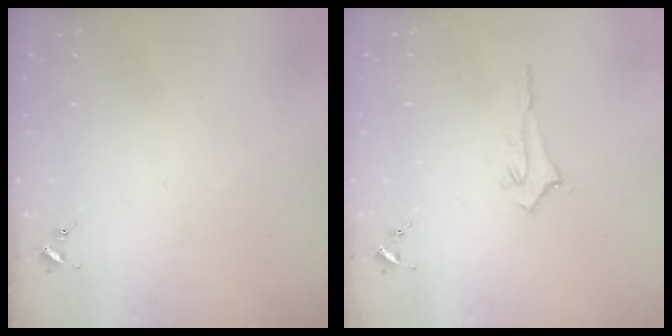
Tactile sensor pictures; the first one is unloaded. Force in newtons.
{"total": 2.8, "press": 2.7, "slide": 0.4}